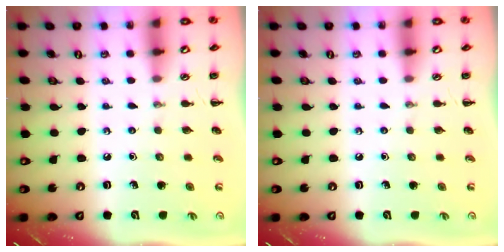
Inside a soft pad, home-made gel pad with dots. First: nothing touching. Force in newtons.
{"total": 0.0}